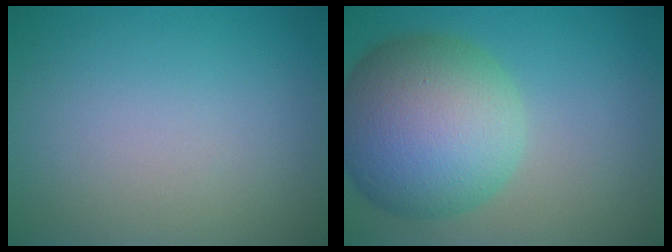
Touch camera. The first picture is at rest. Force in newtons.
{"total": 11.9, "press": 11.9, "slide": 0.6}